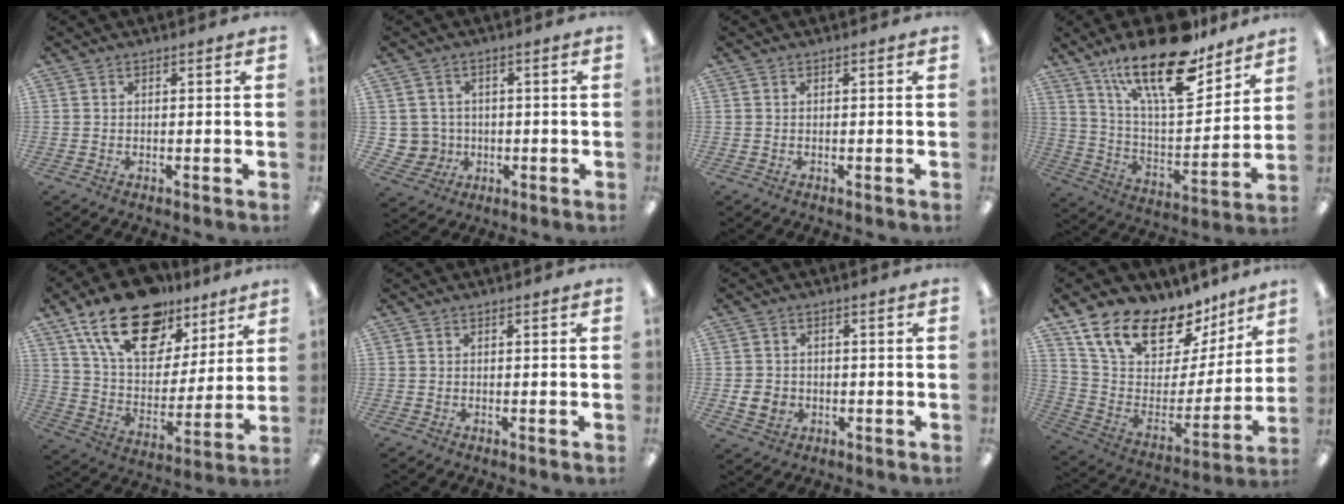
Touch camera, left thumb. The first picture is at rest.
{"total": 5.2, "force": [0.3, 5.2, 0.5], "torque": [-0.025, 0.005, 0.009]}
{"total": 0.0}
{"total": 24.1, "force": [16.3, 8.9, 15.3], "torque": [-0.246, -0.099, 0.277]}
{"total": 21.6, "force": [14.1, 11.7, 11.4], "torque": [-0.200, -0.069, 0.250]}
{"total": 0.0}
{"total": 4.6, "force": [-1.0, 4.1, 2.0], "torque": [-0.033, 0.002, -0.018]}
{"total": 19.1, "force": [14.5, 9.0, 8.6], "torque": [-0.154, -0.103, 0.258]}